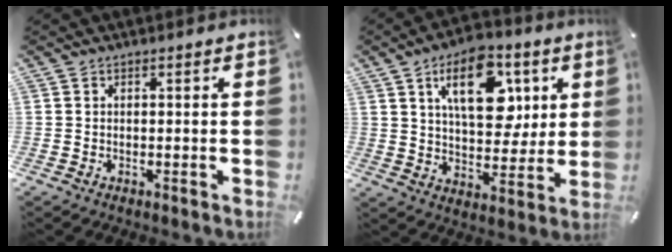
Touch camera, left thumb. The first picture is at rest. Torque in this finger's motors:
{"motor_torque": [2.04, 2.73, 2.21, -0.56, 0.54]}